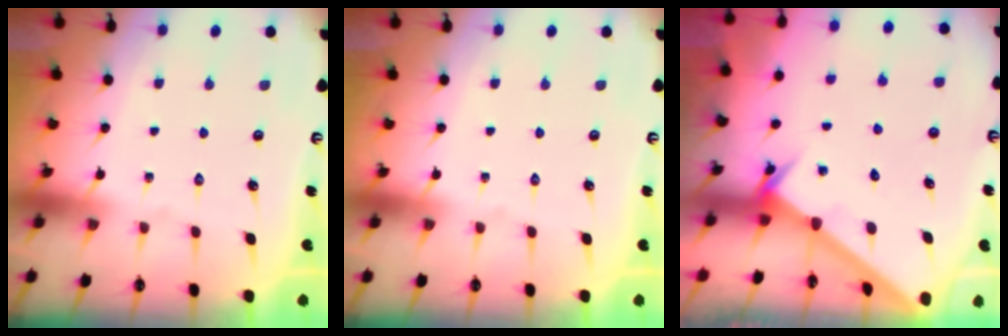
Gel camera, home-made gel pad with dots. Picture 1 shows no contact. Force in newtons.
{"total": 0.0}
{"total": 2.6, "press": 2.6, "slide": 0.1}